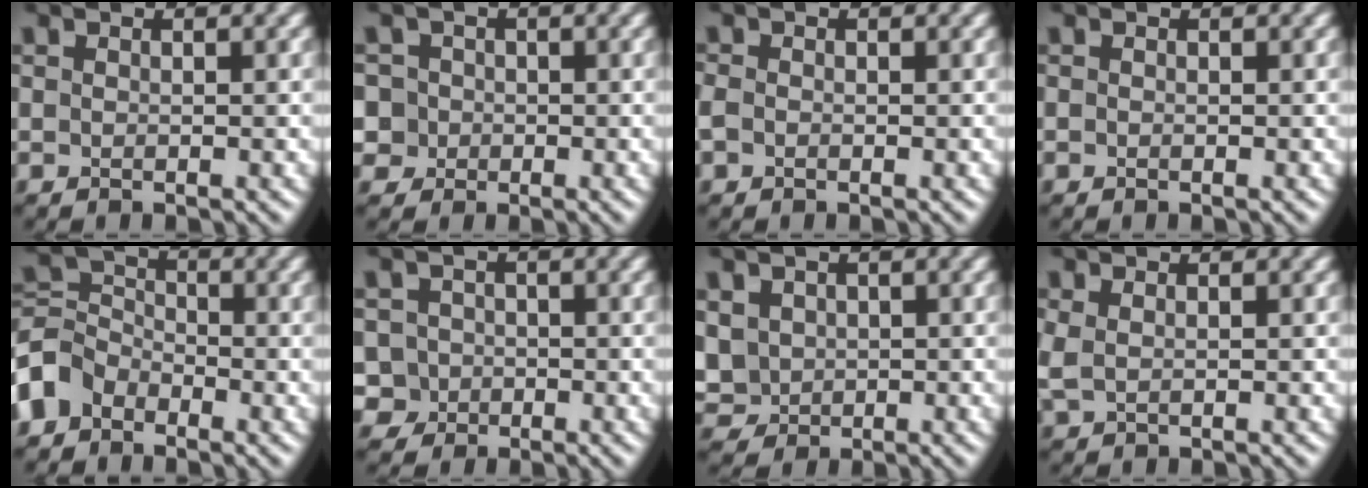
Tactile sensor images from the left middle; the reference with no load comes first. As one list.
[{"total": 4.6, "force": [0.9, 4.2, 1.7], "torque": [-0.025, 0.030, -0.010]}, {"total": 1.1, "force": [-0.4, 0.9, 0.5], "torque": [-0.012, -0.001, -0.012]}, {"total": 0.0}, {"total": 4.0, "force": [-2.6, 2.9, 1.1], "torque": [-0.024, 0.011, -0.070]}, {"total": 3.7, "force": [-0.3, 3.5, 1.2], "torque": [-0.007, 0.026, -0.027]}, {"total": 4.4, "force": [0.9, 3.8, 2.1], "torque": [-0.068, 0.017, 0.021]}, {"total": 1.2, "force": [0.4, 0.7, 0.9], "torque": [-0.030, 0.002, 0.010]}]